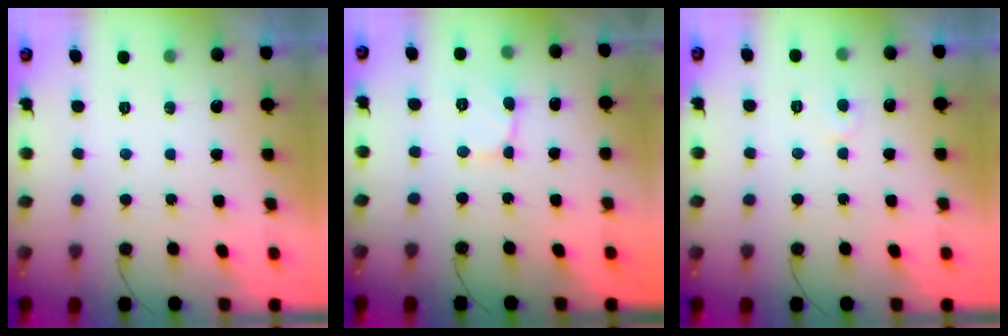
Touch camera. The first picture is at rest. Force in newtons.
{"total": 2.6, "press": 2.6, "slide": 0.2}
{"total": 3.4, "press": 3.4, "slide": 0.3}